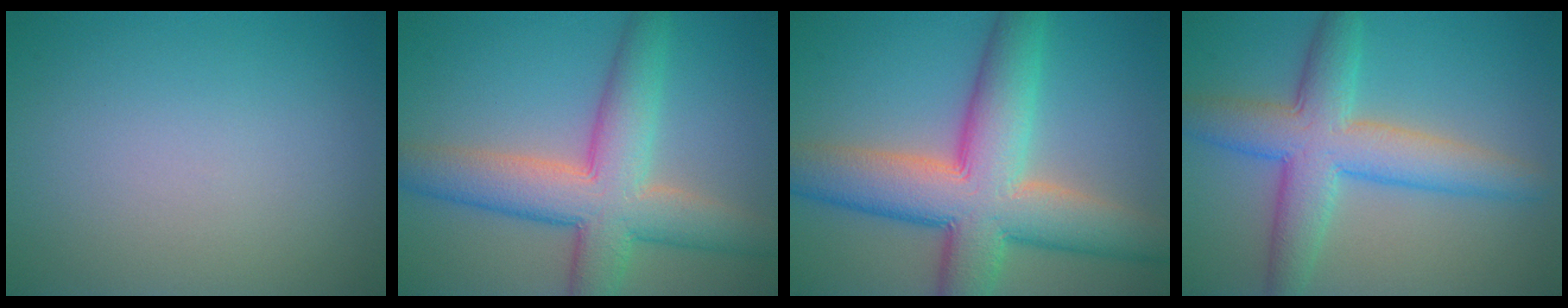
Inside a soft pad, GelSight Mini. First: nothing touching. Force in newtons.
{"total": 8.5, "press": 8.5, "slide": 0.3}
{"total": 11.3, "press": 11.3, "slide": 0.5}
{"total": 7.1, "press": 7.1, "slide": 0.2}